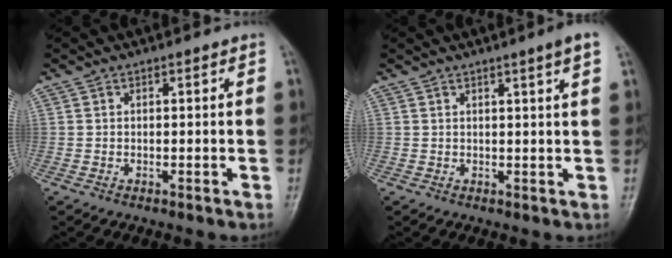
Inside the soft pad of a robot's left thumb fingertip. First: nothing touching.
{"total": 3.5, "force": [2.0, -0.5, 2.7], "torque": [-0.039, -0.008, 0.029]}